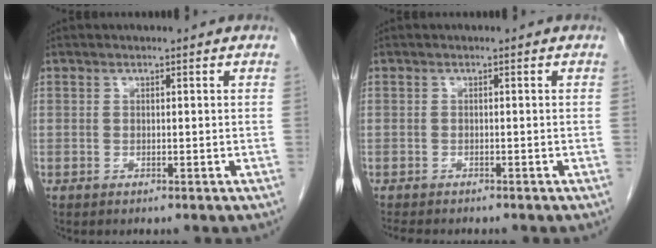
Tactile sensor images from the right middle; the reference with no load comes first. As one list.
[{"total": 4.4, "force": [-3.8, 1.2, 1.9], "torque": [-0.030, -0.009, -0.054]}]